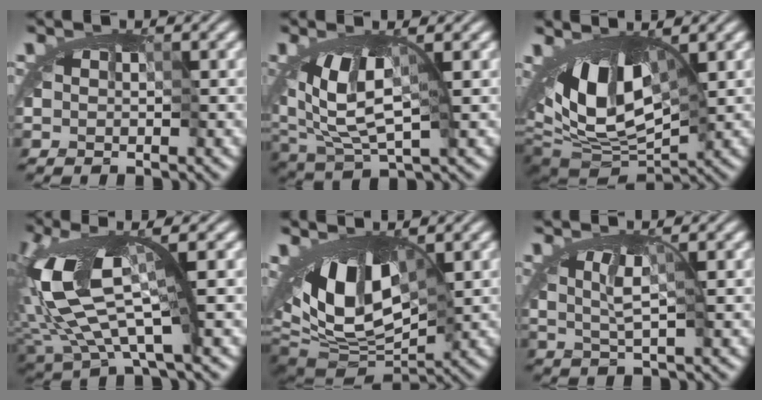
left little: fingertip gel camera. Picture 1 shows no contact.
{"total": 4.4, "force": [0.1, 2.1, 3.9], "torque": [-0.076, -0.014, 0.005]}
{"total": 10.1, "force": [0.4, 5.0, 8.7], "torque": [-0.126, -0.002, 0.013]}
{"total": 9.2, "force": [0.4, 2.9, 8.7], "torque": [-0.192, -0.011, 0.002]}
{"total": 11.2, "force": [0.5, 6.0, 9.4], "torque": [-0.124, 0.004, 0.025]}
{"total": 1.6, "force": [0.2, 0.2, 1.6], "torque": [-0.028, 0.003, -0.001]}